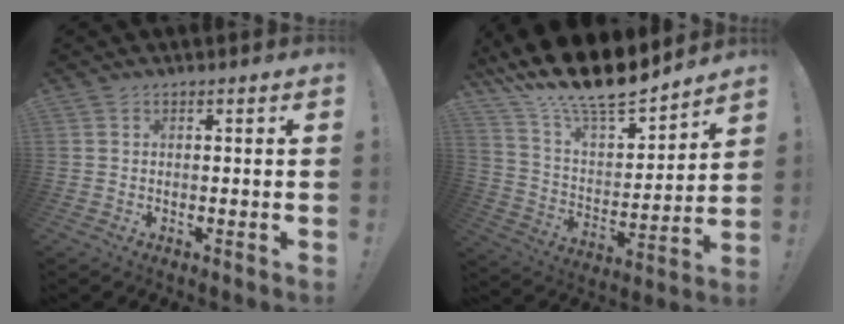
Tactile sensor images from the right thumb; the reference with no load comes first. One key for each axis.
{"total": 17.2, "fx": 14.9, "fy": 5.1, "fz": 6.9, "tx": -0.133, "ty": -0.116, "tz": 0.267}